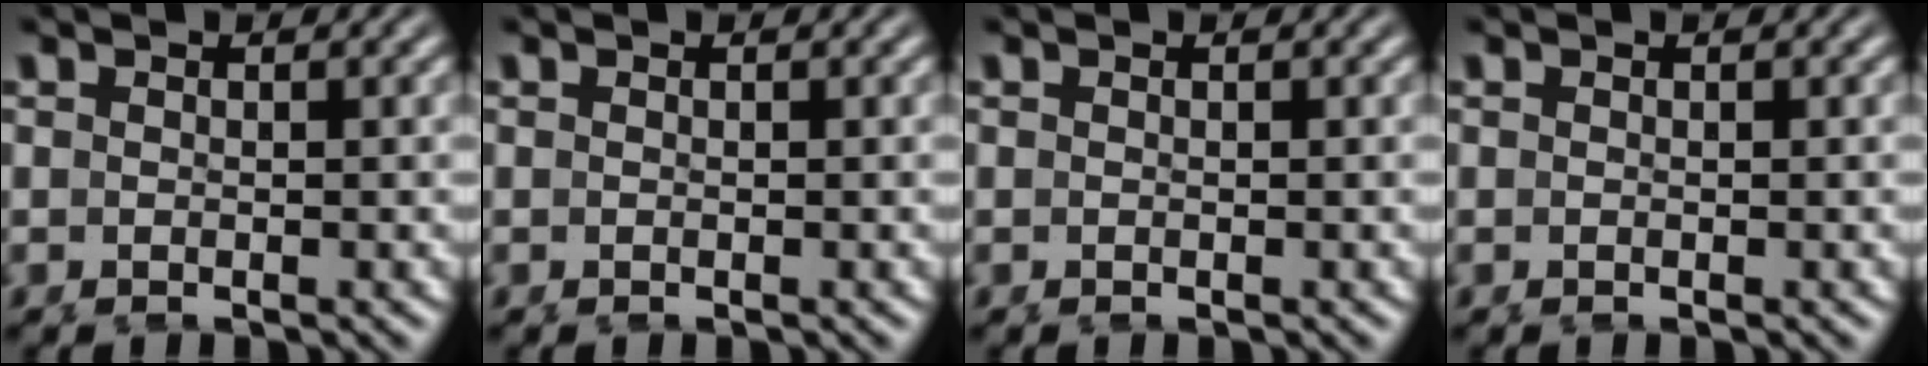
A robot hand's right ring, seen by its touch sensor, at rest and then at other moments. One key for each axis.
{"total": 0.0}
{"total": 0.0}
{"total": 0.0}